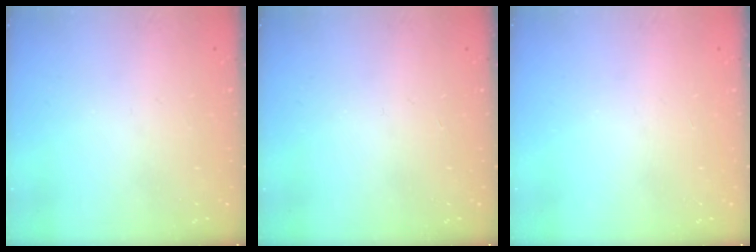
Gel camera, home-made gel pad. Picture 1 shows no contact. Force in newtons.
{"total": 0.0}
{"total": 0.0}